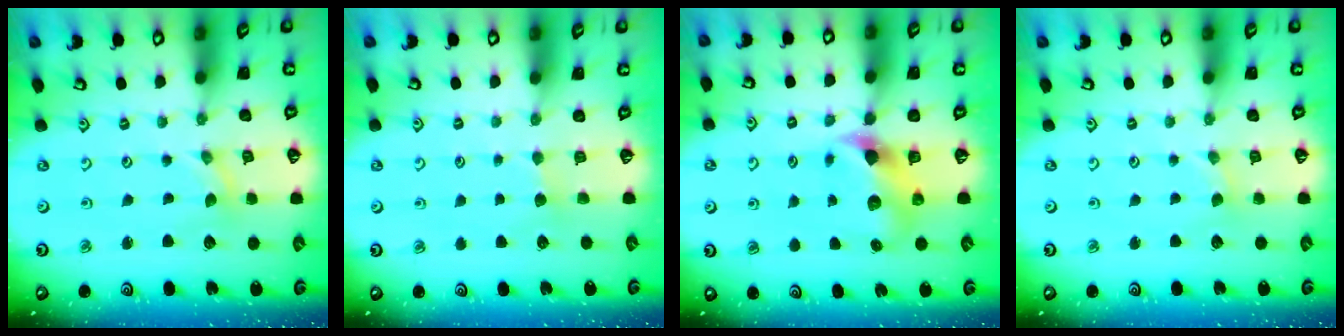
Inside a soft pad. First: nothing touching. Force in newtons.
{"total": 2.9, "press": 2.9, "slide": 0.5}
{"total": 8.0, "press": 7.9, "slide": 1.1}
{"total": 0.6, "press": 0.5, "slide": 0.1}